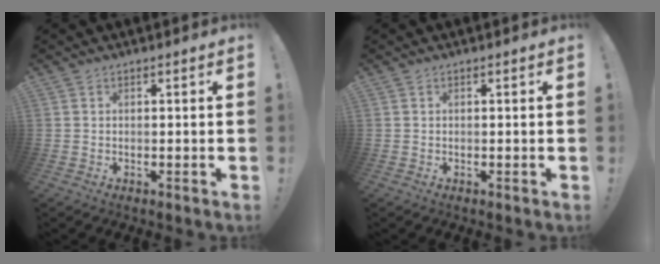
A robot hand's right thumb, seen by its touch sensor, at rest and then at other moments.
{"total": 0.0}